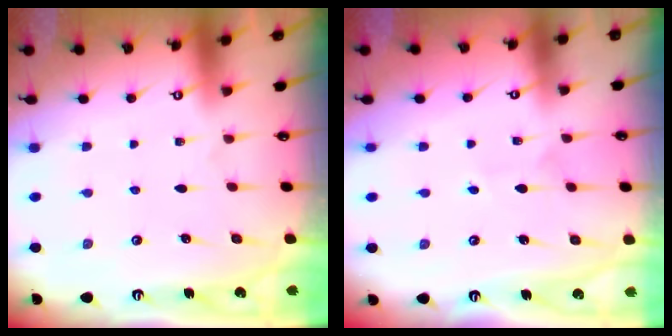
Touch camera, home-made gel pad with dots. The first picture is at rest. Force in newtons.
{"total": 2.9, "press": 2.8, "slide": 0.4}